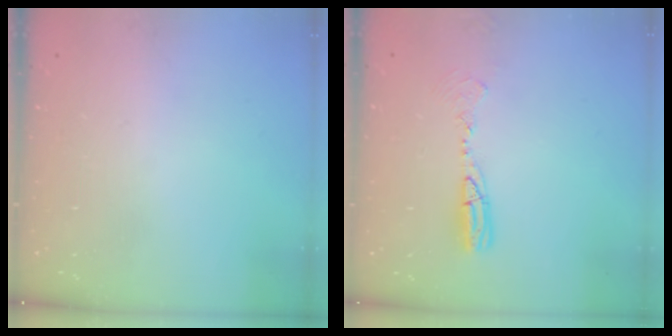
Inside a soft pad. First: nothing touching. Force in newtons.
{"total": 7.8, "press": 7.5, "slide": 2.2}